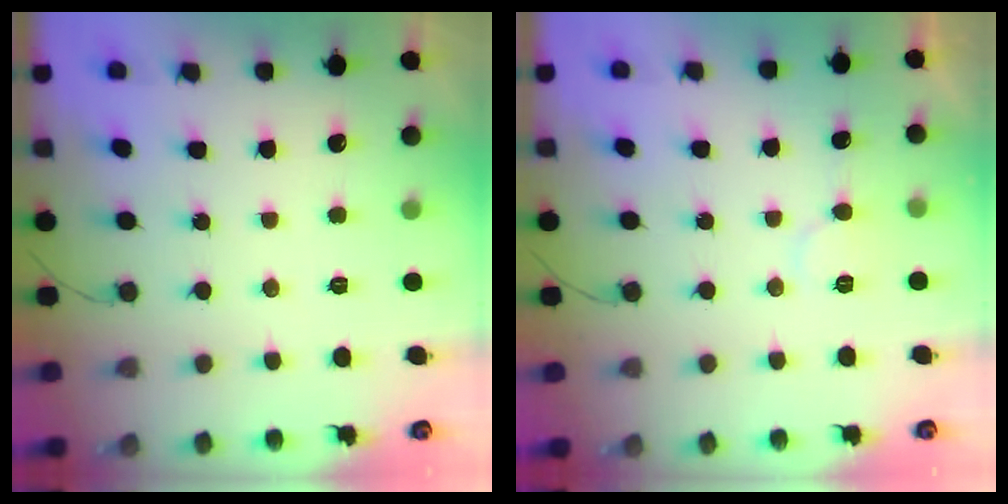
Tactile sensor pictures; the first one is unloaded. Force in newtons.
{"total": 6.6, "press": 6.6, "slide": 0.4}